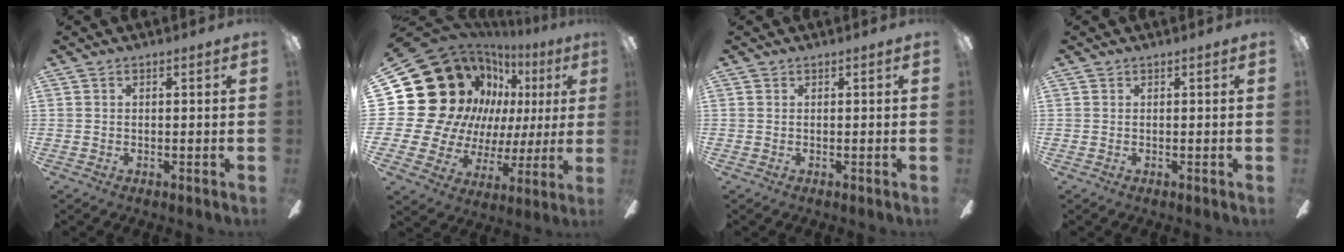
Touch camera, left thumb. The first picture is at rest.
{"total": 24.6, "force": [9.7, 19.2, 12.0], "torque": [-0.254, -0.087, 0.226]}
{"total": 0.0}
{"total": 0.0}